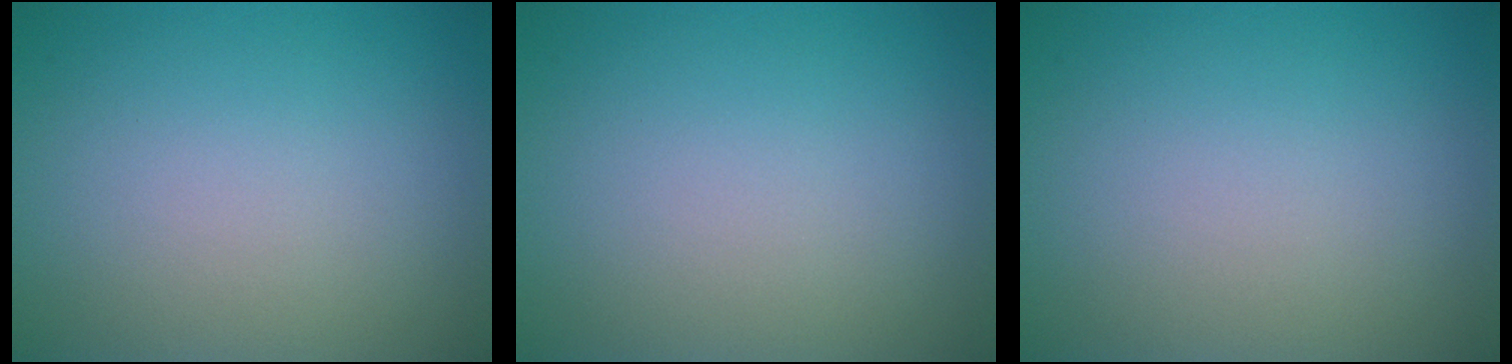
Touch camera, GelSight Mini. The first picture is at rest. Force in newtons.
{"total": 0.0}
{"total": 0.0}